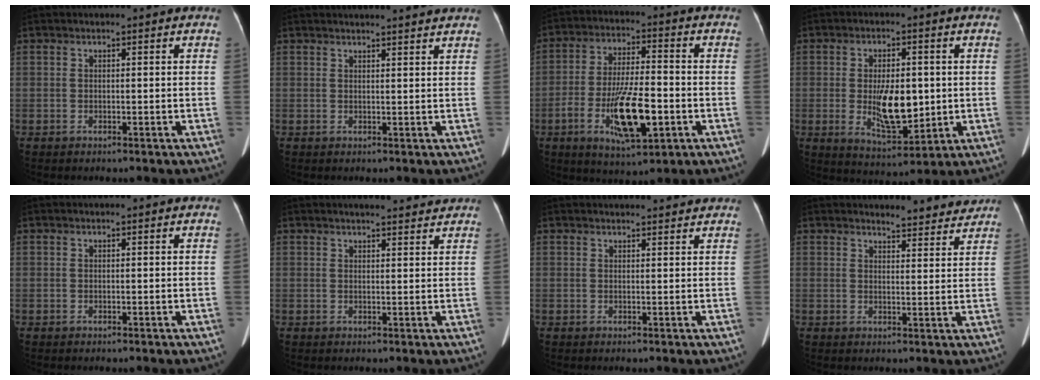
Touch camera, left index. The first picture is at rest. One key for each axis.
{"total": 8.4, "fx": 8.0, "fy": -0.3, "fz": 2.6, "tx": -0.031, "ty": 0.016, "tz": 0.079}
{"total": 12.4, "fx": -4.0, "fy": 3.2, "fz": 11.2, "tx": -0.212, "ty": -0.009, "tz": -0.066}
{"total": 8.9, "fx": -0.5, "fy": 3.7, "fz": 8.1, "tx": -0.145, "ty": -0.010, "tz": 0.000}
{"total": 0.0}
{"total": 6.1, "fx": 5.6, "fy": 0.8, "fz": 2.2, "tx": -0.028, "ty": 0.010, "tz": 0.066}
{"total": 5.8, "fx": 5.6, "fy": 0.8, "fz": 1.3, "tx": -0.012, "ty": 0.020, "tz": 0.058}
{"total": 5.6, "fx": 5.5, "fy": 1.0, "fz": 0.8, "tx": -0.011, "ty": -0.006, "tz": 0.056}